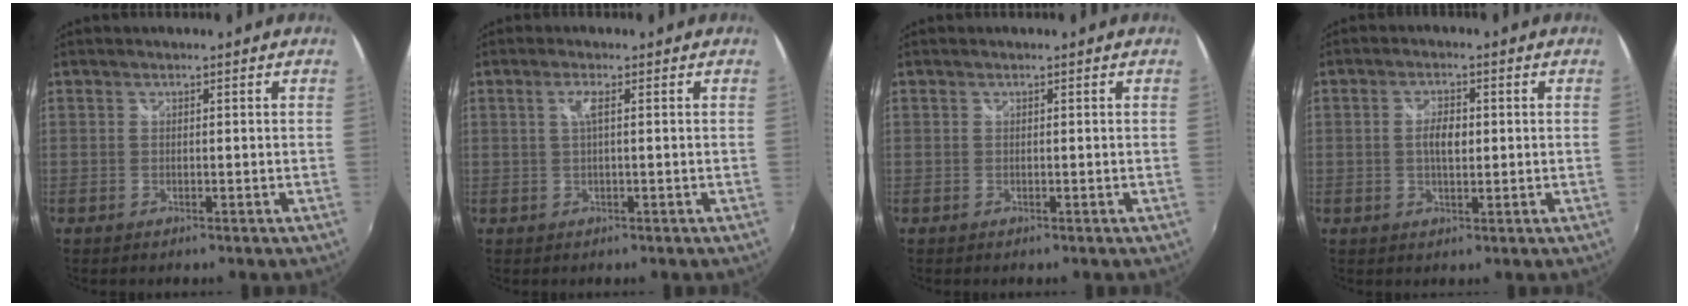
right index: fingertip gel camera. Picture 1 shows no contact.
{"total": 2.0, "force": [0.3, -0.2, 2.0], "torque": [-0.037, 0.001, 0.004]}
{"total": 0.0}
{"total": 3.9, "force": [0.2, 1.9, 3.4], "torque": [-0.062, 0.005, 0.001]}